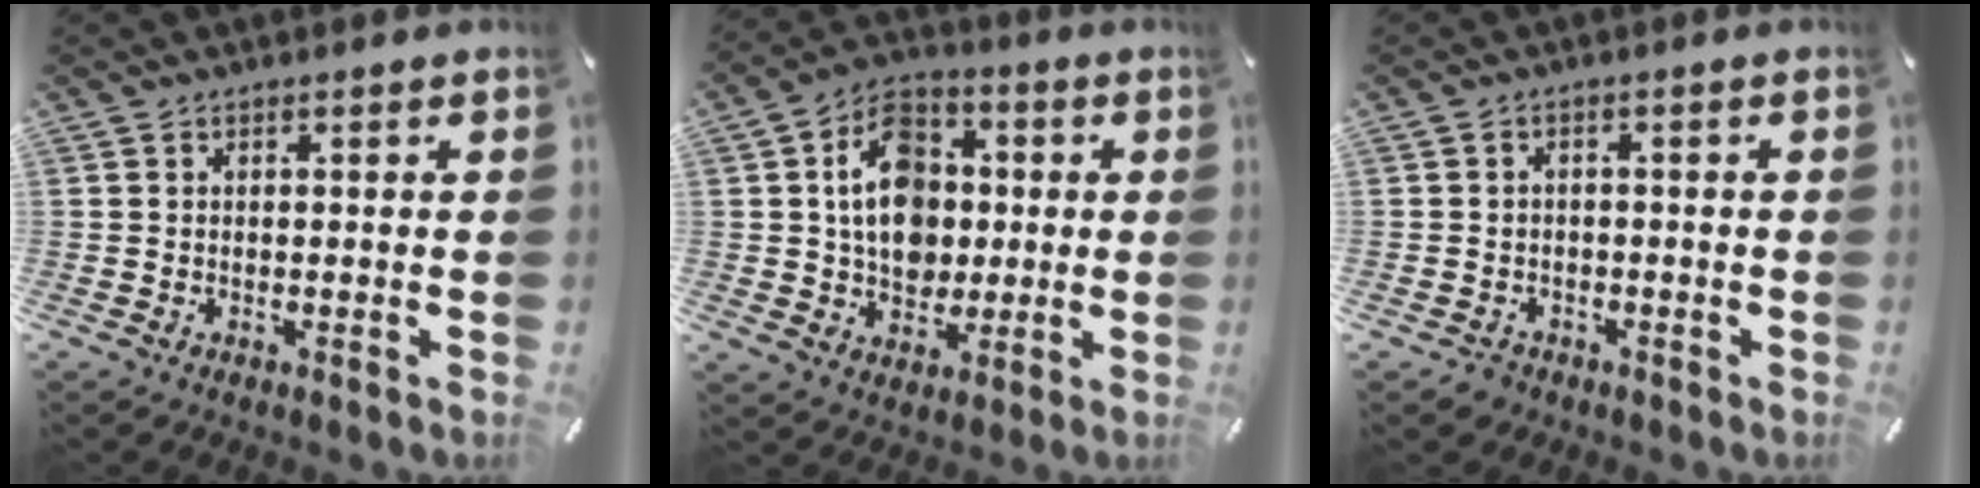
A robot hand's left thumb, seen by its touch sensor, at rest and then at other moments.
{"total": 12.6, "force": [0.7, 10.4, 7.1], "torque": [-0.119, 0.016, 0.014]}
{"total": 2.4, "force": [-1.4, 1.8, 0.5], "torque": [-0.009, 0.009, -0.031]}